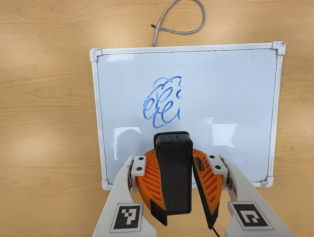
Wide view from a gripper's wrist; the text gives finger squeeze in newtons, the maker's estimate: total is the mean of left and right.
{"total": 10.7, "left": 10.2, "right": 11.2}